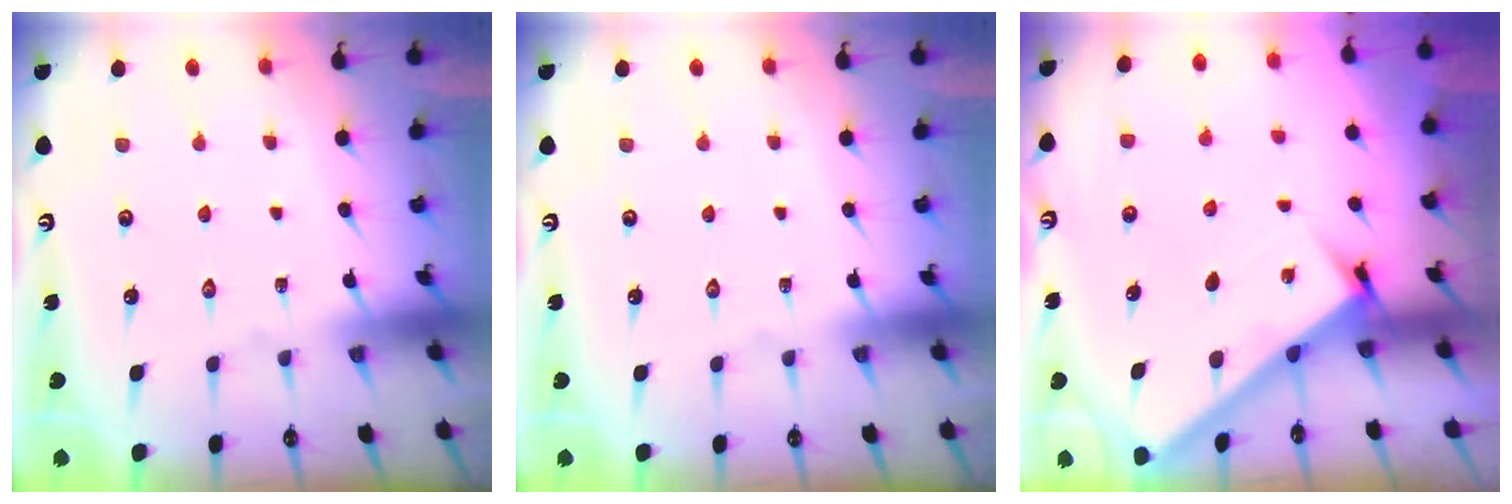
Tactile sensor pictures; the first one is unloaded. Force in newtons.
{"total": 0.0}
{"total": 3.0, "press": 3.0, "slide": 0.2}